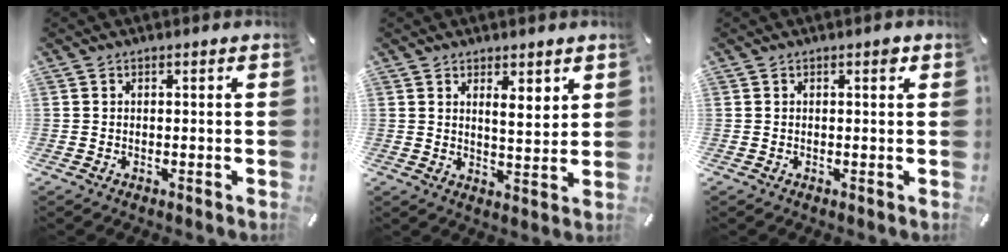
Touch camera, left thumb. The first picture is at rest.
{"total": 5.2, "force": [3.4, 2.2, 3.3], "torque": [-0.042, -0.026, 0.054]}
{"total": 1.2, "force": [0.5, 0.5, 1.0], "torque": [-0.012, 0.000, 0.007]}